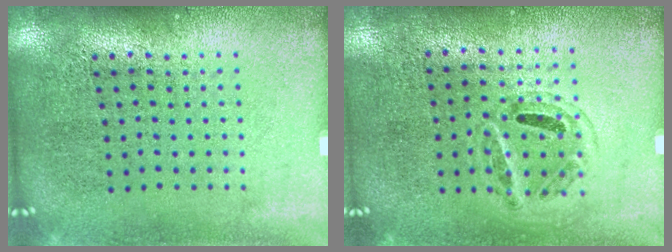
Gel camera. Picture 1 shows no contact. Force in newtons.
{"total": 0.9, "press": 0.8, "slide": 0.4}